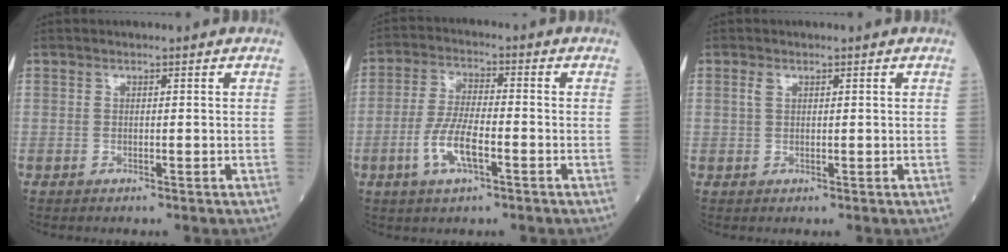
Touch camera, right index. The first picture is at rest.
{"total": 7.2, "force": [-2.7, 1.9, 6.4], "torque": [-0.134, -0.001, -0.052]}
{"total": 1.1, "force": [0.5, 0.6, 0.8], "torque": [-0.023, 0.005, 0.012]}